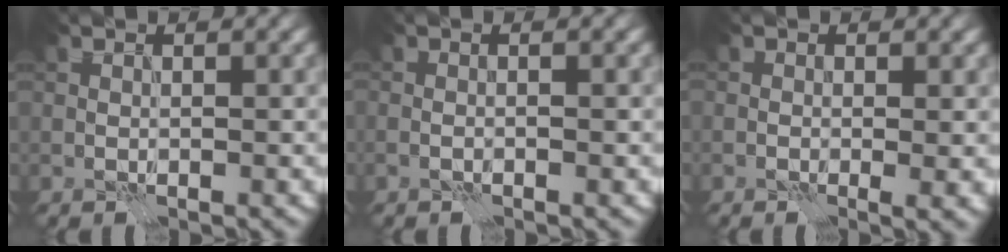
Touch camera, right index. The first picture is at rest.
{"total": 0.7, "force": [-0.3, 0.2, 0.7], "torque": [-0.004, 0.000, -0.008]}
{"total": 1.3, "force": [0.2, 0.4, 1.3], "torque": [-0.010, -0.006, 0.004]}